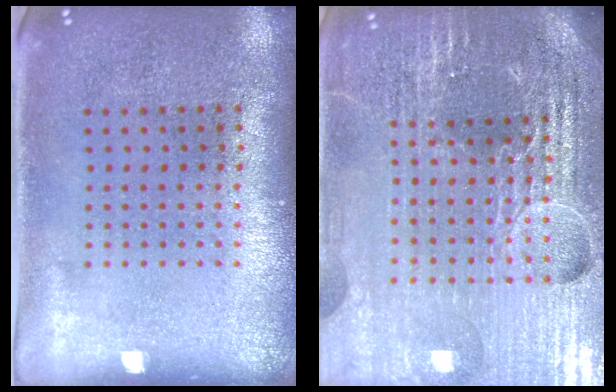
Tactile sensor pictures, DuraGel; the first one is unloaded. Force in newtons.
{"total": 6.3, "press": 5.5, "slide": 2.9}